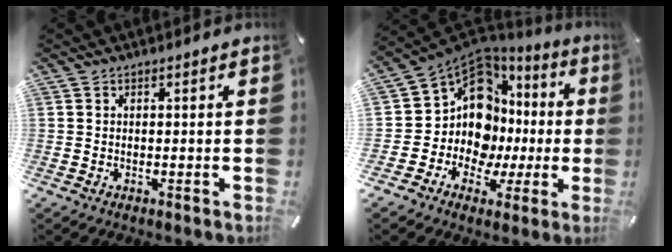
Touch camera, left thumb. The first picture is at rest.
{"total": 13.6, "force": [2.1, 11.8, 6.4], "torque": [-0.148, -0.048, 0.051]}